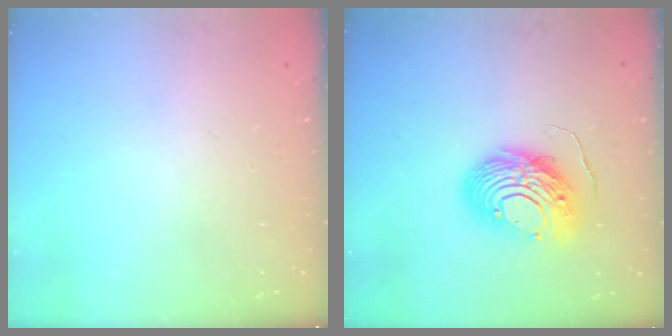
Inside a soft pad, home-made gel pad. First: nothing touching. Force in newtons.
{"total": 12.0, "press": 11.9, "slide": 1.3}